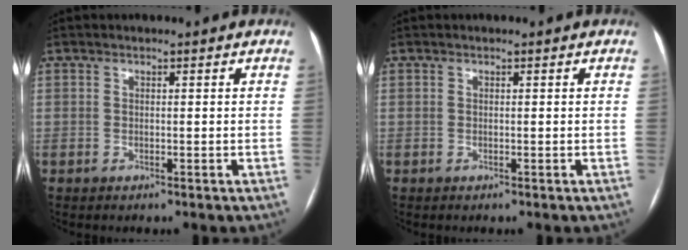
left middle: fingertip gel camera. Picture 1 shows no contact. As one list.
[{"total": 0.0}]